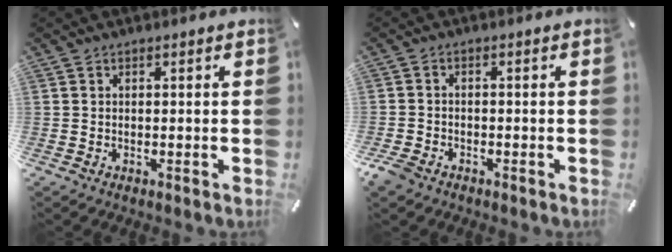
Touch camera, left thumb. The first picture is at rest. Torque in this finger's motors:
{"motor_torque": [-0.15, 0.35, 0.06, 0.09, 0.08]}